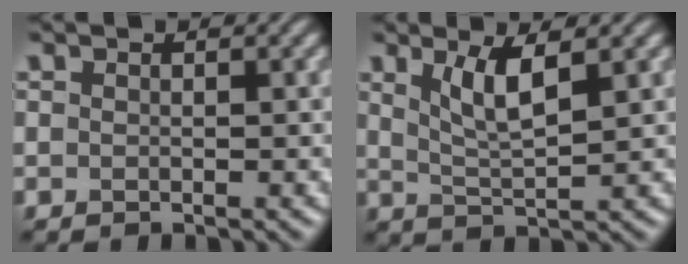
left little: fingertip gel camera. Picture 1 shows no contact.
{"total": 3.7, "force": [1.6, 0.9, 3.2], "torque": [-0.064, -0.006, 0.035]}